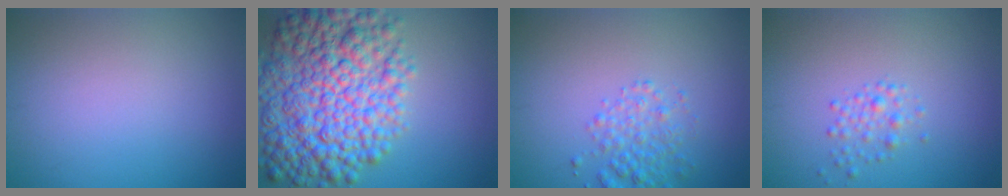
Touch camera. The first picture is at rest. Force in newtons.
{"total": 11.8, "press": 11.8, "slide": 0.4}
{"total": 2.7, "press": 2.7, "slide": 0.1}
{"total": 1.4, "press": 1.4, "slide": 0.0}